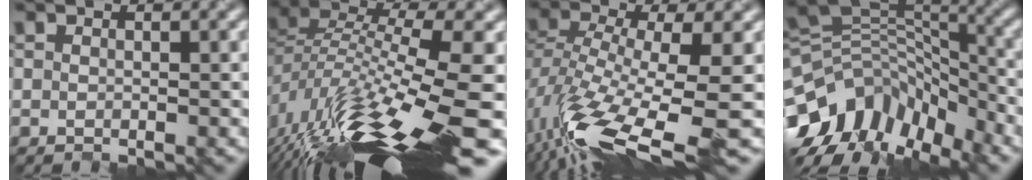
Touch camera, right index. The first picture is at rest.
{"total": 15.4, "force": [-9.3, 3.8, 11.6], "torque": [-0.232, 0.007, -0.151]}
{"total": 10.7, "force": [-4.6, 3.2, 9.2], "torque": [-0.187, -0.020, -0.089]}
{"total": 11.4, "force": [-6.6, 6.7, 6.4], "torque": [-0.133, 0.011, -0.128]}